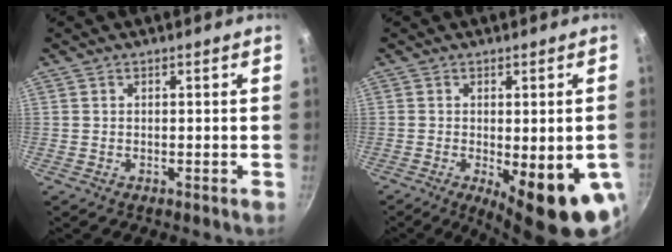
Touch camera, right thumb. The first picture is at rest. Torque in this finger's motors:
{"motor_torque": [0.14, 0.95, 0.24, -0.22, 0.38]}